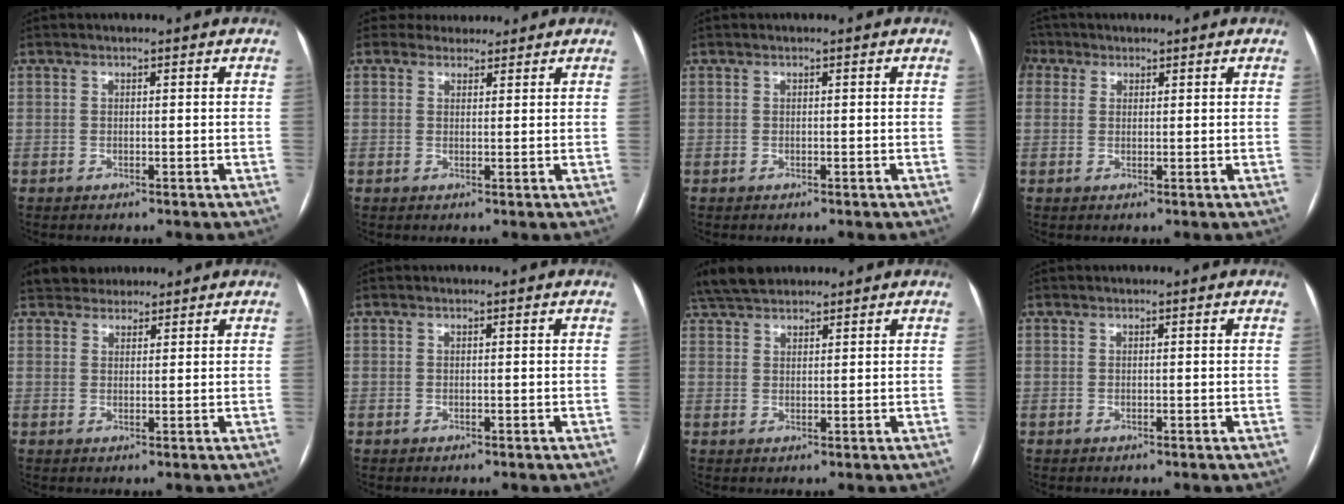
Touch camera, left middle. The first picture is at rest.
{"total": 4.0, "force": [3.6, 1.8, 0.0], "torque": [0.006, 0.018, 0.050]}
{"total": 0.0}
{"total": 4.5, "force": [2.4, 3.5, 1.2], "torque": [-0.032, 0.022, 0.049]}
{"total": 3.8, "force": [3.4, 1.8, 0.2], "torque": [0.001, 0.022, 0.054]}
{"total": 0.0}
{"total": 6.3, "force": [5.4, 2.1, 2.4], "torque": [-0.050, 0.028, 0.104]}
{"total": 0.0}